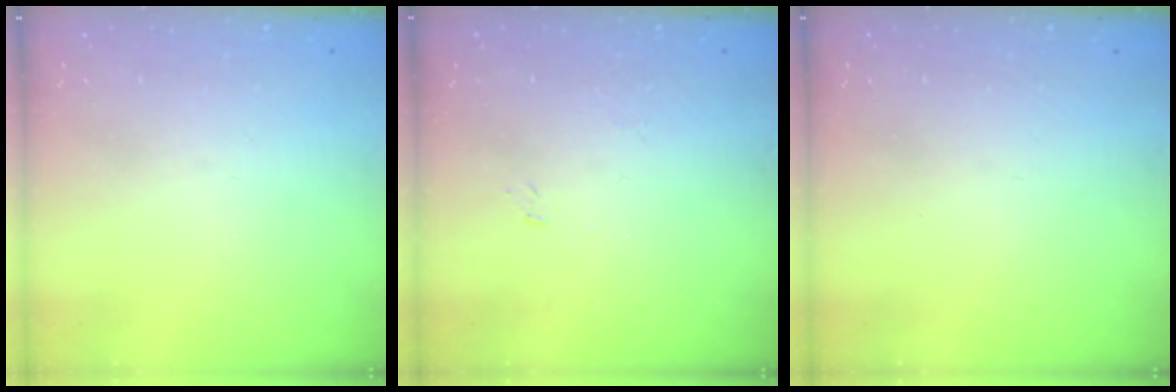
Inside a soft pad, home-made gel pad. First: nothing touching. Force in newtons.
{"total": 4.1, "press": 4.1, "slide": 0.4}
{"total": 0.0}